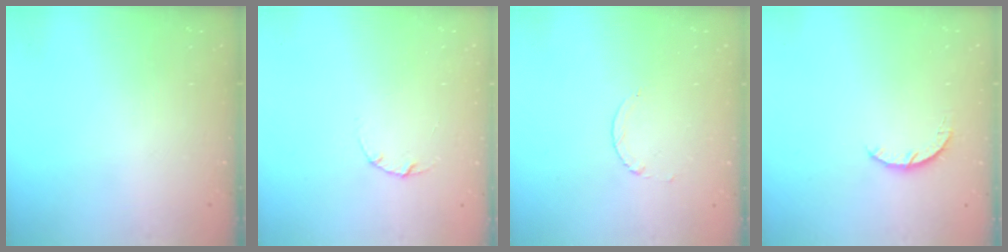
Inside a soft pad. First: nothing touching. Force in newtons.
{"total": 3.0, "press": 3.0, "slide": 0.4}
{"total": 2.3, "press": 2.3, "slide": 0.3}
{"total": 3.0, "press": 3.0, "slide": 0.4}